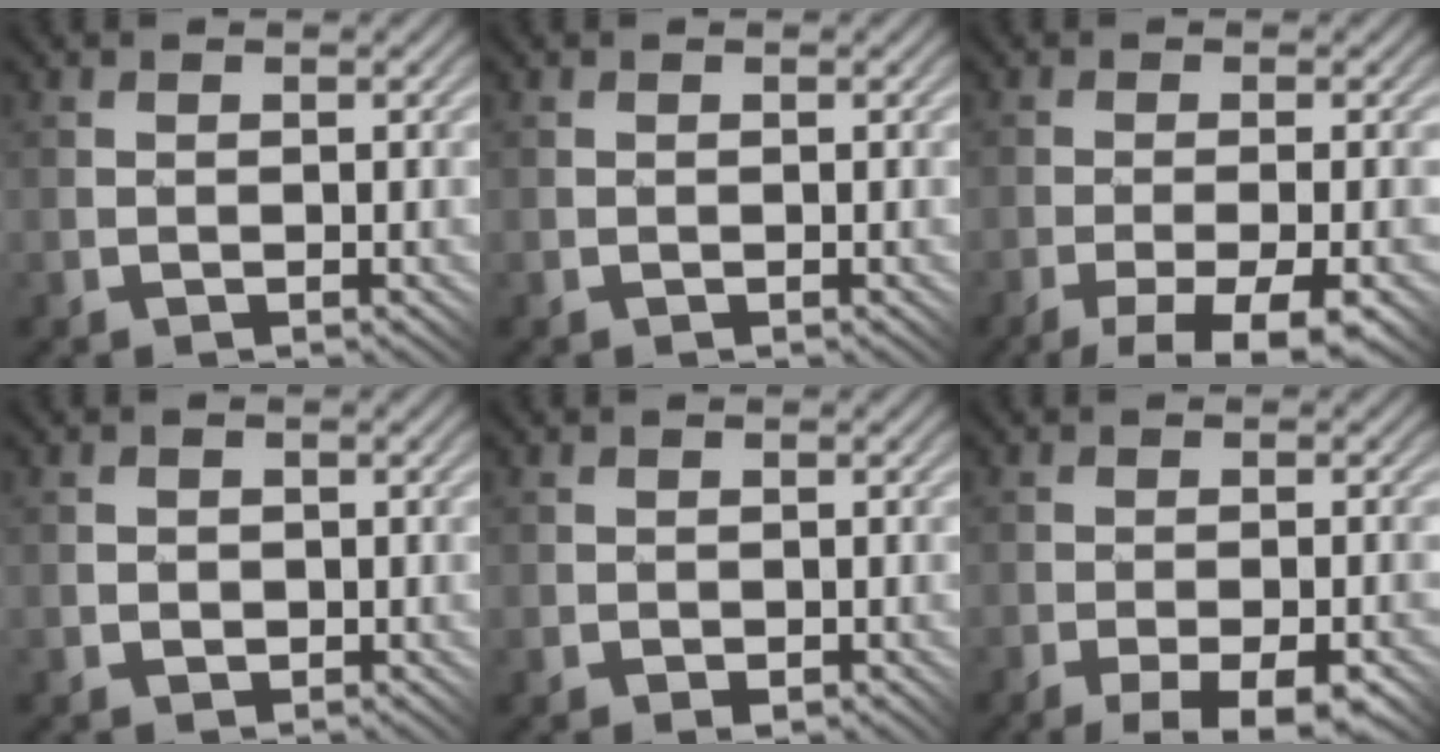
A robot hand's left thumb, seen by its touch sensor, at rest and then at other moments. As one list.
[{"total": 0.0}, {"total": 7.9, "force": [-5.4, 1.7, 5.6], "torque": [-0.090, -0.009, -0.071]}, {"total": 1.1, "force": [0.0, 1.0, 0.1], "torque": [-0.003, -0.001, 0.001]}, {"total": 1.0, "force": [-0.4, 0.7, 0.7], "torque": [-0.015, -0.007, -0.006]}, {"total": 6.0, "force": [-4.0, 1.7, 4.1], "torque": [-0.065, 0.003, -0.058]}]